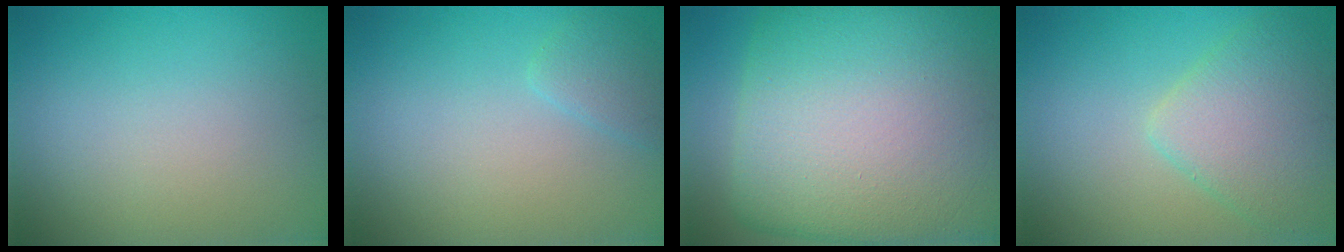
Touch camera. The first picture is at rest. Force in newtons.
{"total": 1.5, "press": 1.5, "slide": 0.2}
{"total": 21.4, "press": 21.4, "slide": 0.5}
{"total": 5.2, "press": 5.2, "slide": 0.2}